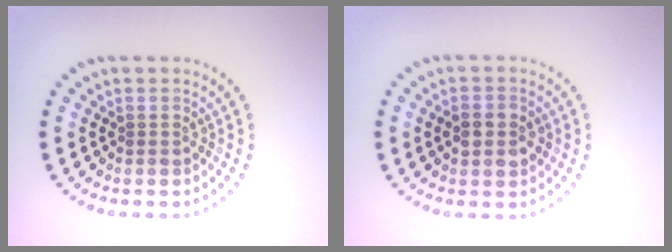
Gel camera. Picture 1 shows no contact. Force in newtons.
{"total": 2.0, "press": 1.9, "slide": 0.3}